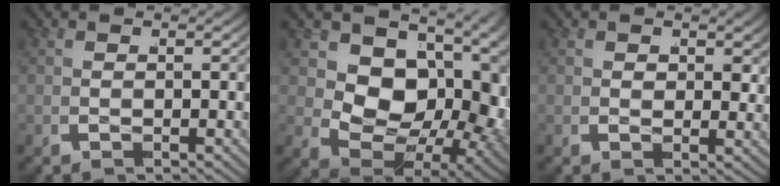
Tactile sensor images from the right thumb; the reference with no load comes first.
{"total": 18.3, "force": [-0.4, 11.9, 13.9], "torque": [-0.236, -0.059, 0.020]}
{"total": 1.6, "force": [0.5, 0.9, 1.2], "torque": [-0.018, -0.014, 0.012]}